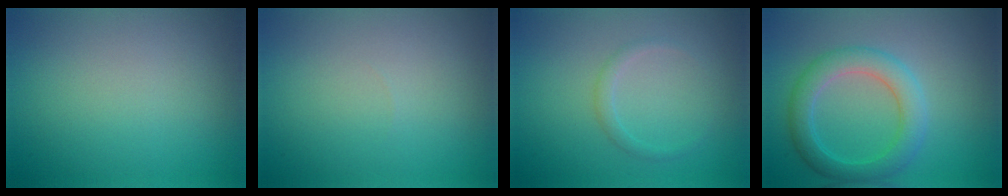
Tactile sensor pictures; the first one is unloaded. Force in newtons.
{"total": 0.0}
{"total": 1.1, "press": 1.1, "slide": 0.1}
{"total": 4.1, "press": 4.1, "slide": 0.3}